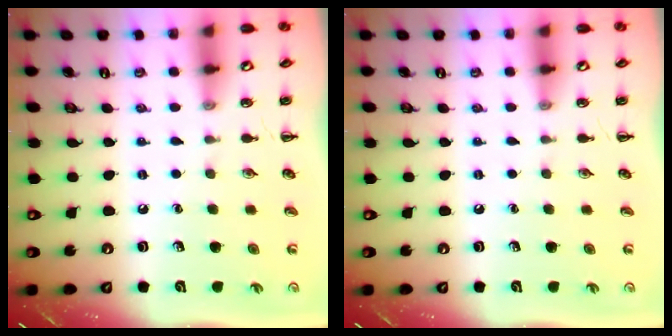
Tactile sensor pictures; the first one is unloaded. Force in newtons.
{"total": 0.0}